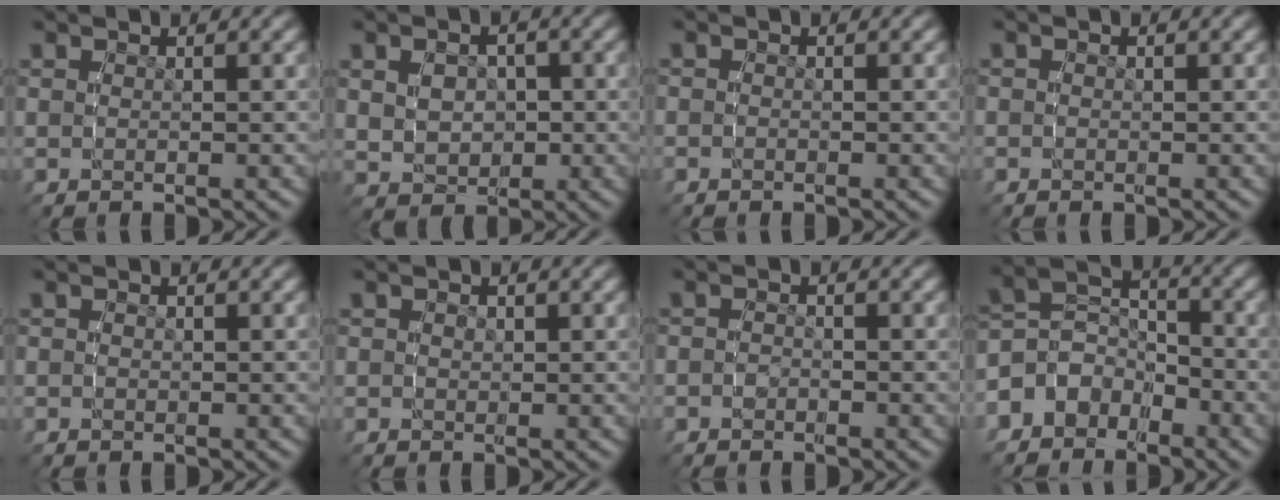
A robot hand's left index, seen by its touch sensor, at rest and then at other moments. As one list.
[{"total": 5.3, "force": [-0.9, 4.5, 2.7], "torque": [-0.057, -0.019, -0.012]}, {"total": 1.1, "force": [-1.0, -0.4, -0.4], "torque": [0.007, -0.004, -0.019]}, {"total": 1.0, "force": [-0.8, -0.2, -0.4], "torque": [0.009, -0.005, -0.015]}, {"total": 1.1, "force": [-1.0, -0.1, -0.3], "torque": [0.005, -0.008, -0.018]}, {"total": 1.0, "force": [-0.9, 0.2, -0.2], "torque": [0.003, -0.011, -0.013]}, {"total": 1.9, "force": [-1.8, 0.7, 0.0], "torque": [-0.010, -0.011, -0.033]}, {"total": 8.7, "force": [-4.7, 7.0, 2.1], "torque": [-0.047, -0.015, -0.102]}]